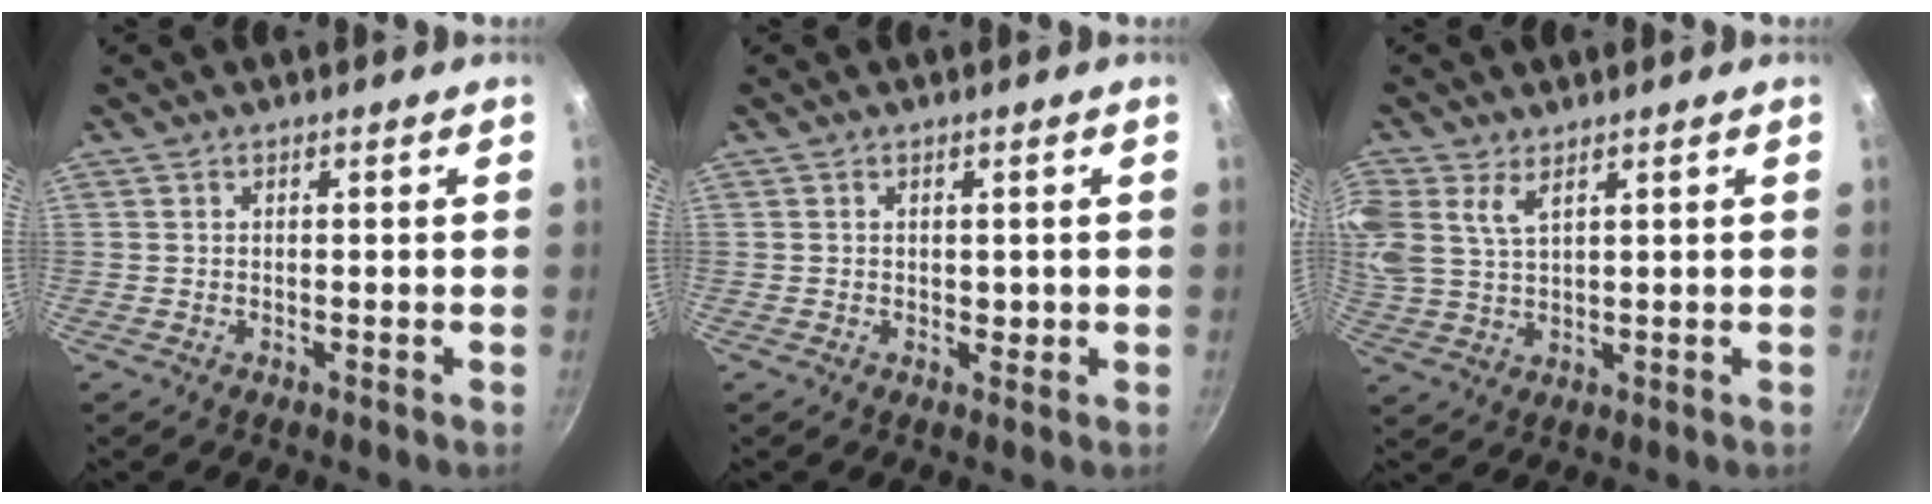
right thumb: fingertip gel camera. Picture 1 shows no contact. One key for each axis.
{"total": 1.1, "fx": 0.1, "fy": 0.9, "fz": 0.6, "tx": -0.003, "ty": 0.000, "tz": 0.002}
{"total": 9.9, "fx": 5.1, "fy": 5.7, "fz": 6.3, "tx": -0.148, "ty": 0.005, "tz": 0.108}